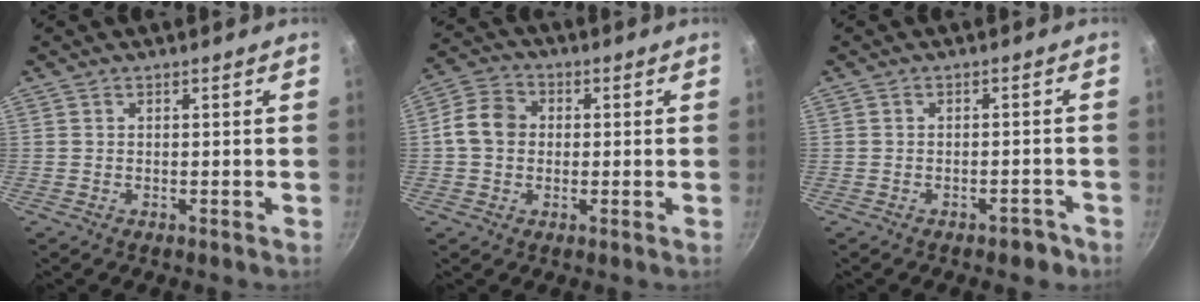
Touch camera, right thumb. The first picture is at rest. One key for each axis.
{"total": 7.6, "fx": 0.3, "fy": 6.3, "fz": 4.2, "tx": -0.056, "ty": 0.015, "tz": -0.012}
{"total": 3.0, "fx": -2.1, "fy": 1.6, "fz": 1.4, "tx": -0.002, "ty": 0.030, "tz": -0.012}